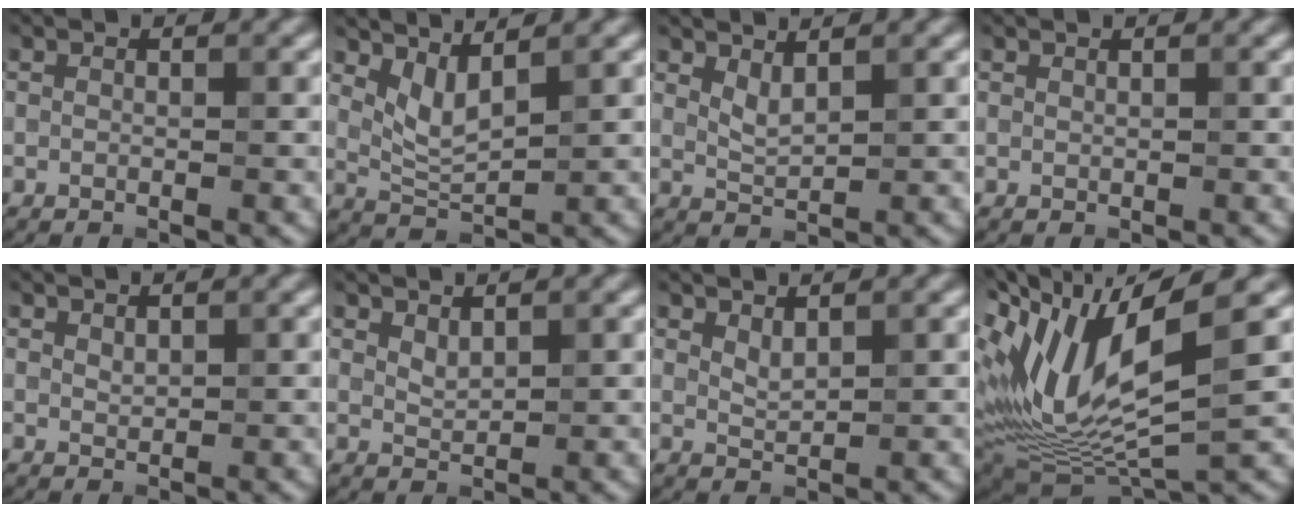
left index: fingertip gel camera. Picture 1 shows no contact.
{"total": 2.8, "force": [1.7, 0.8, 2.1], "torque": [-0.050, -0.011, 0.040]}
{"total": 1.6, "force": [1.1, 0.4, 1.1], "torque": [-0.026, -0.006, 0.027]}
{"total": 0.0}
{"total": 0.8, "force": [0.7, 0.3, 0.3], "torque": [-0.009, 0.000, 0.016]}
{"total": 1.3, "force": [1.0, 0.5, 0.7], "torque": [-0.019, -0.002, 0.024]}
{"total": 1.4, "force": [1.0, 0.4, 0.8], "torque": [-0.020, -0.003, 0.023]}
{"total": 13.1, "force": [2.9, 4.6, 11.9], "torque": [-0.252, -0.006, 0.061]}